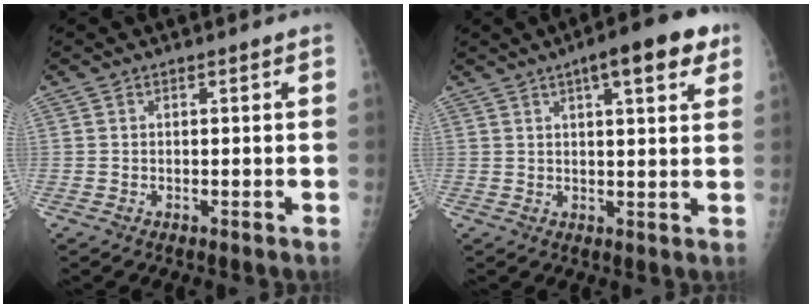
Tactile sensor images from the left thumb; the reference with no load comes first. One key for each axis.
{"total": 10.8, "fx": 5.5, "fy": 3.1, "fz": 8.7, "tx": -0.100, "ty": -0.004, "tz": 0.069}